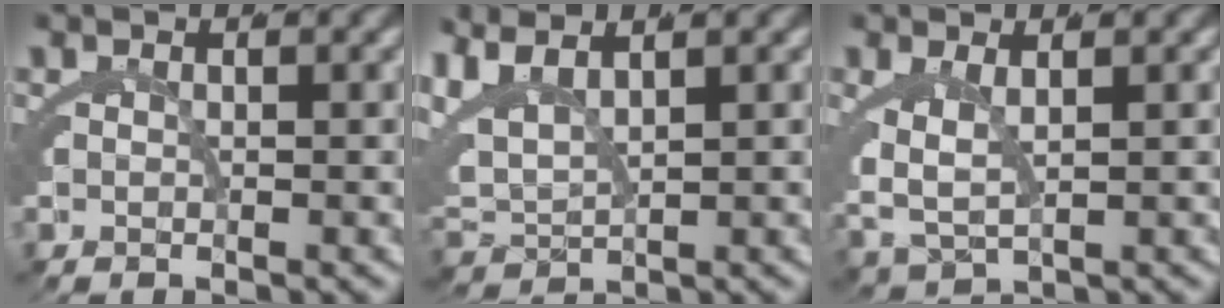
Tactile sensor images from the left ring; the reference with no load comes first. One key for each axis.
{"total": 5.5, "fx": 2.1, "fy": 3.8, "fz": 3.3, "tx": -0.113, "ty": -0.010, "tz": 0.050}
{"total": 3.2, "fx": 0.6, "fy": 1.9, "fz": 2.6, "tx": -0.072, "ty": -0.014, "tz": 0.025}